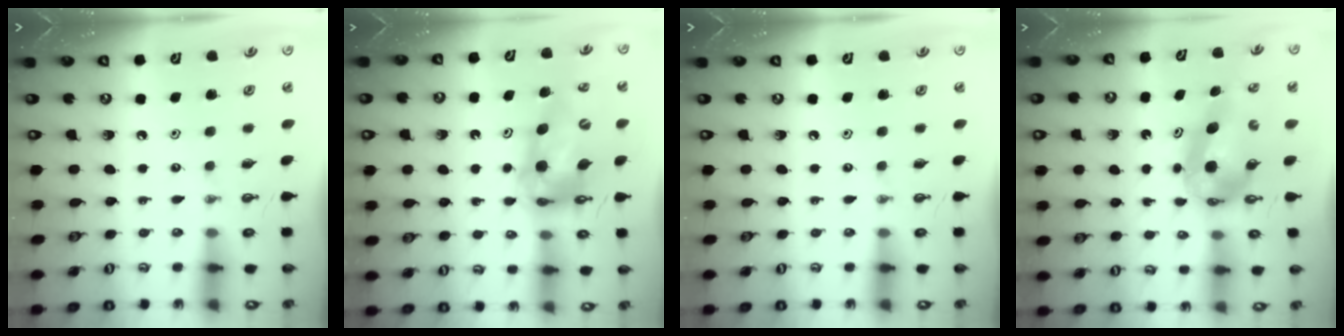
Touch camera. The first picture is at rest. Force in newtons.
{"total": 12.9, "press": 12.8, "slide": 1.3}
{"total": 0.0}
{"total": 6.0, "press": 5.9, "slide": 0.4}